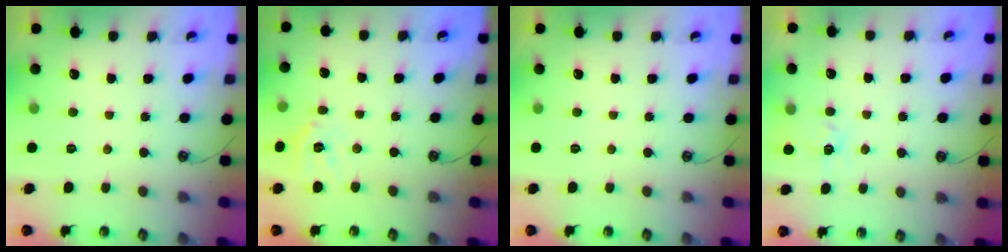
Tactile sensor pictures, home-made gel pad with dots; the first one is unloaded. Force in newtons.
{"total": 11.0, "press": 10.9, "slide": 1.3}
{"total": 0.0}
{"total": 4.7, "press": 4.7, "slide": 0.5}